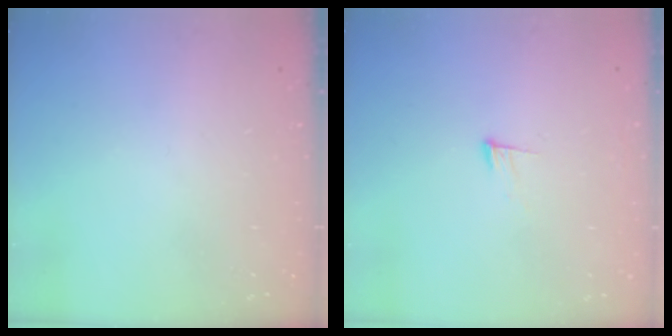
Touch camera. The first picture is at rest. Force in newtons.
{"total": 8.9, "press": 8.8, "slide": 1.6}